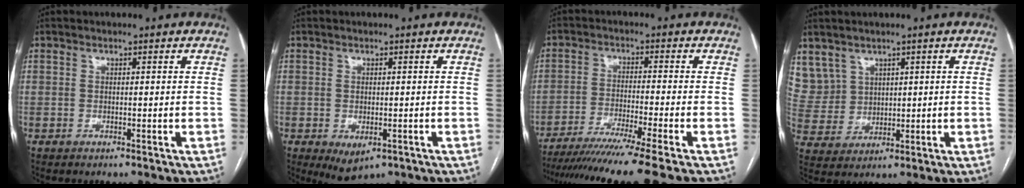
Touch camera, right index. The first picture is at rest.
{"total": 4.3, "force": [-1.9, 2.4, 3.1], "torque": [-0.046, -0.008, -0.016]}
{"total": 14.2, "force": [-11.7, -2.5, 7.6], "torque": [-0.110, -0.045, -0.185]}
{"total": 9.0, "force": [4.9, 7.4, 1.2], "torque": [-0.044, 0.033, 0.124]}